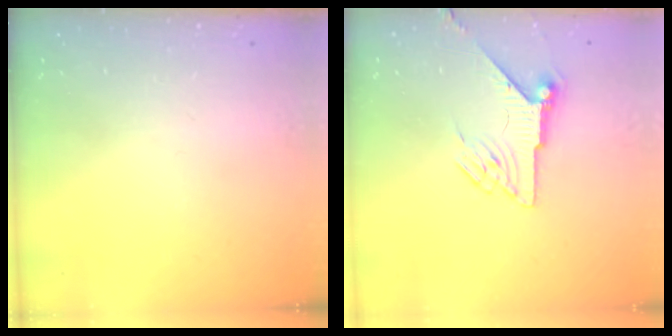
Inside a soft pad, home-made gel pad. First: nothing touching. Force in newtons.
{"total": 6.8, "press": 6.7, "slide": 0.8}